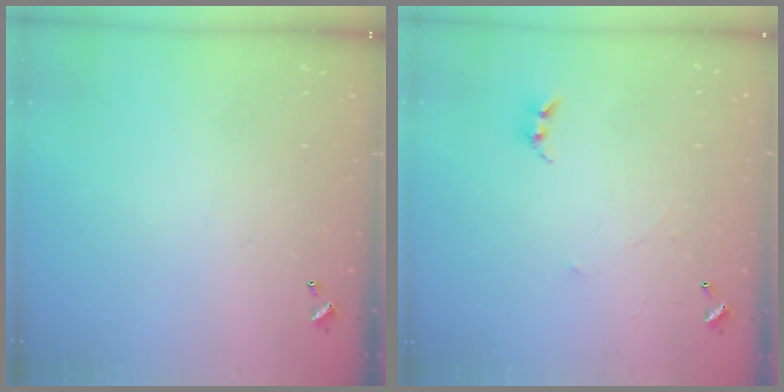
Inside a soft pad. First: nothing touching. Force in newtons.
{"total": 0.9, "press": 0.8, "slide": 0.3}